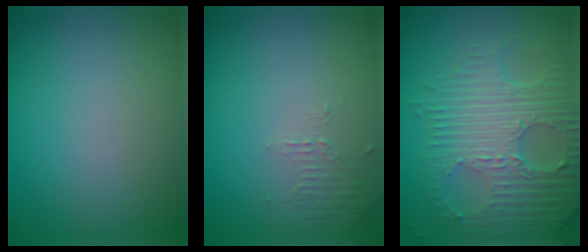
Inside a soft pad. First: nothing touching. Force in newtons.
{"total": 1.1, "press": 0.2, "slide": 1.0}
{"total": 7.9, "press": 5.6, "slide": 5.6}